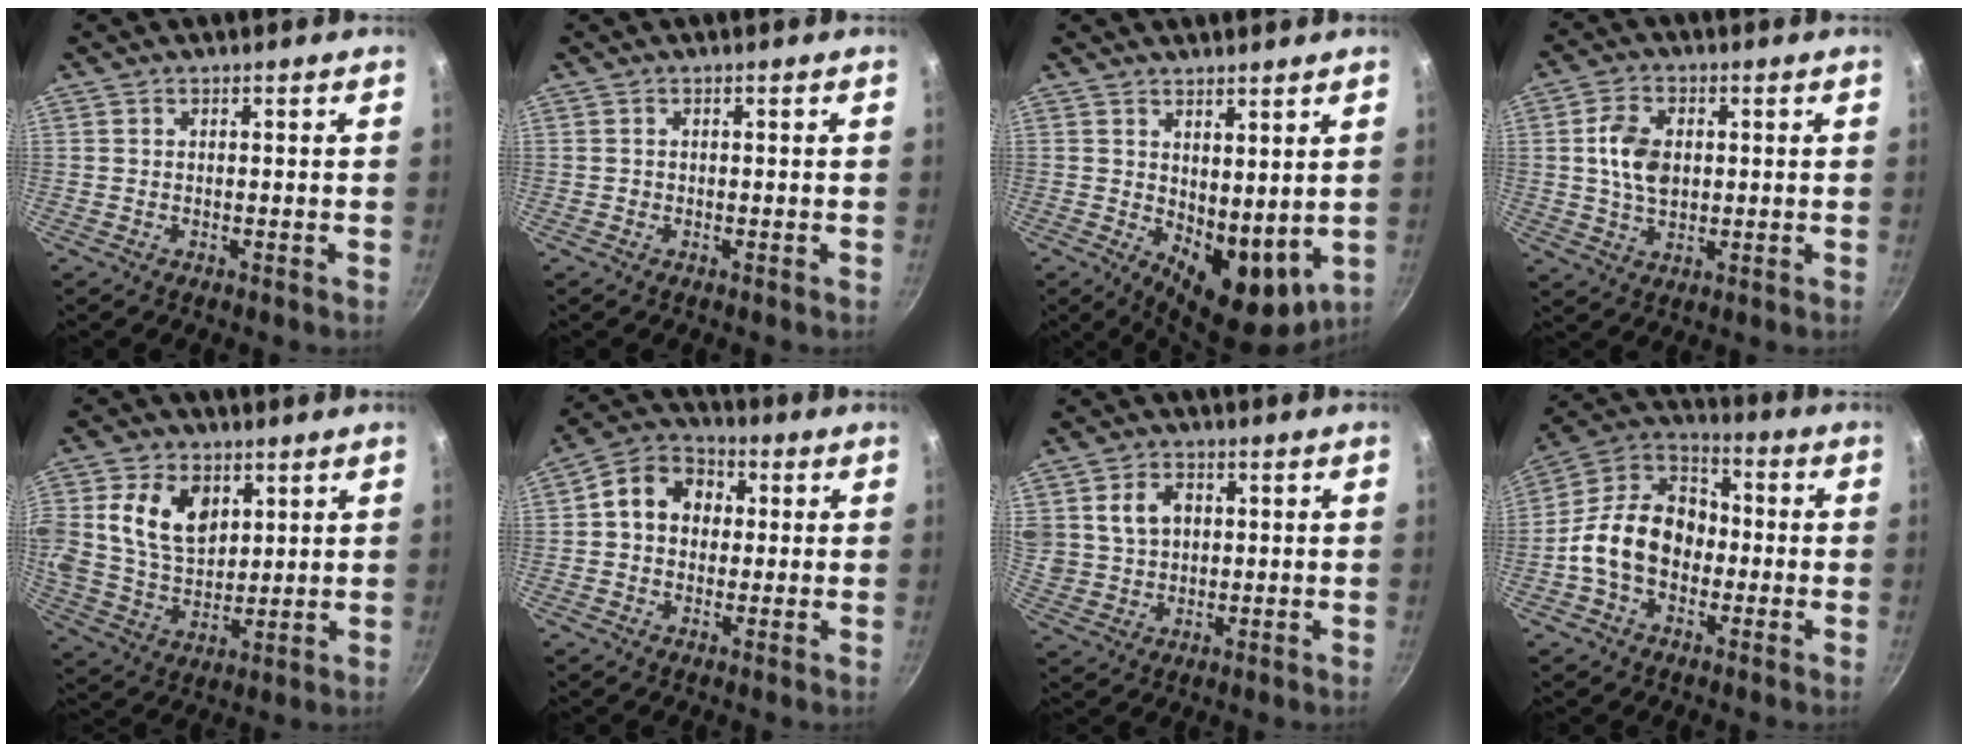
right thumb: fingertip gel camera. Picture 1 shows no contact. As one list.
[{"total": 0.0}, {"total": 10.2, "force": [1.9, 5.6, 8.4], "torque": [-0.090, -0.033, 0.044]}, {"total": 8.2, "force": [1.0, 5.5, 5.9], "torque": [-0.096, 0.003, 0.017]}, {"total": 13.9, "force": [4.3, 9.8, 8.9], "torque": [-0.140, -0.018, 0.082]}, {"total": 10.2, "force": [1.4, 8.3, 5.7], "torque": [-0.063, 0.022, 0.003]}, {"total": 8.5, "force": [2.3, 6.8, 4.6], "torque": [-0.064, -0.002, 0.048]}, {"total": 15.7, "force": [-2.2, 11.6, 10.3], "torque": [-0.136, 0.042, -0.059]}]